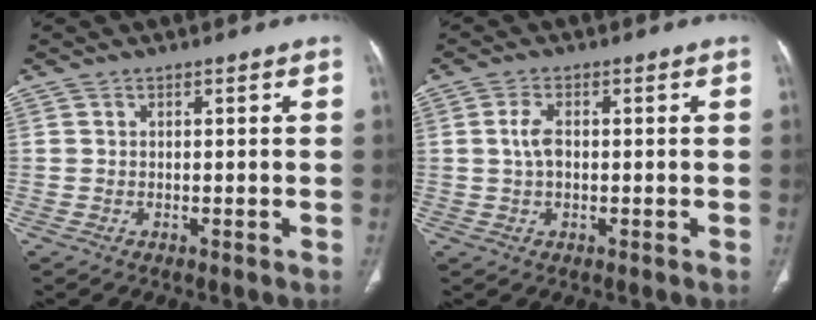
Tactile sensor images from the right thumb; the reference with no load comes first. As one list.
[{"total": 3.6, "force": [0.3, 2.0, 2.9], "torque": [-0.063, 0.005, 0.004]}]